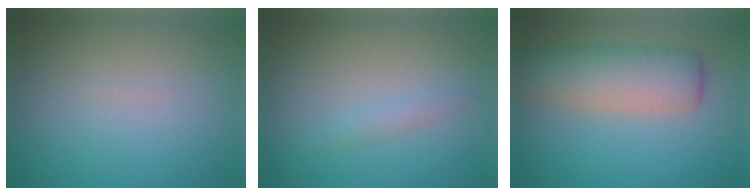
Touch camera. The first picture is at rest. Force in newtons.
{"total": 1.1, "press": 1.1, "slide": 0.0}
{"total": 6.8, "press": 6.8, "slide": 0.3}